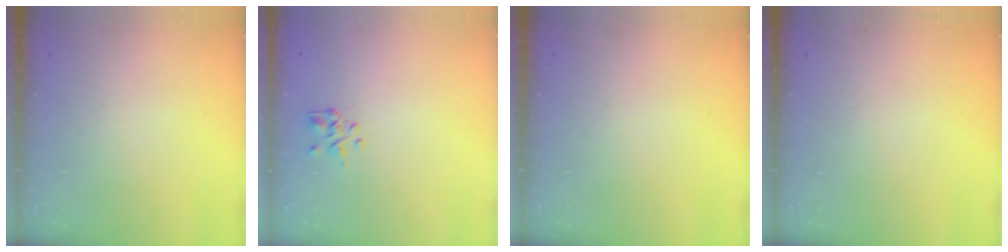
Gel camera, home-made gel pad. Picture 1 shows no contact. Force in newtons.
{"total": 1.5, "press": 1.3, "slide": 0.7}
{"total": 0.0}
{"total": 0.0}